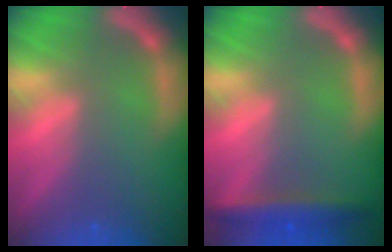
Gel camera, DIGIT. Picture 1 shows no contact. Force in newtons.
{"total": 4.0}